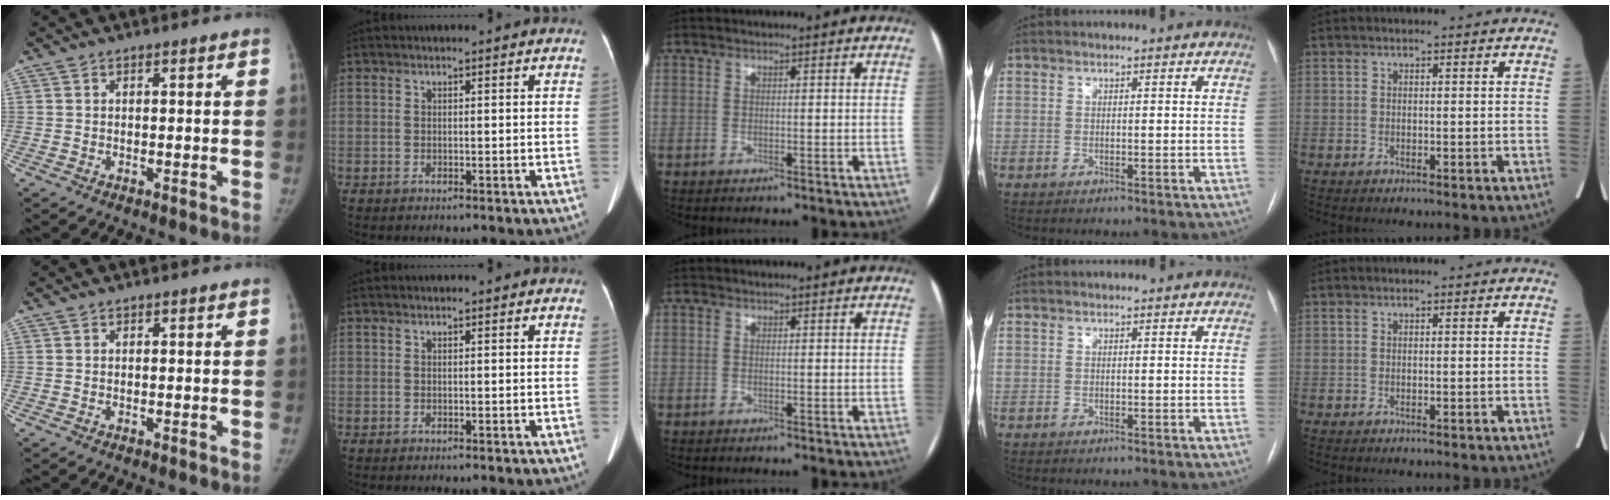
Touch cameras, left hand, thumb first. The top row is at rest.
{}